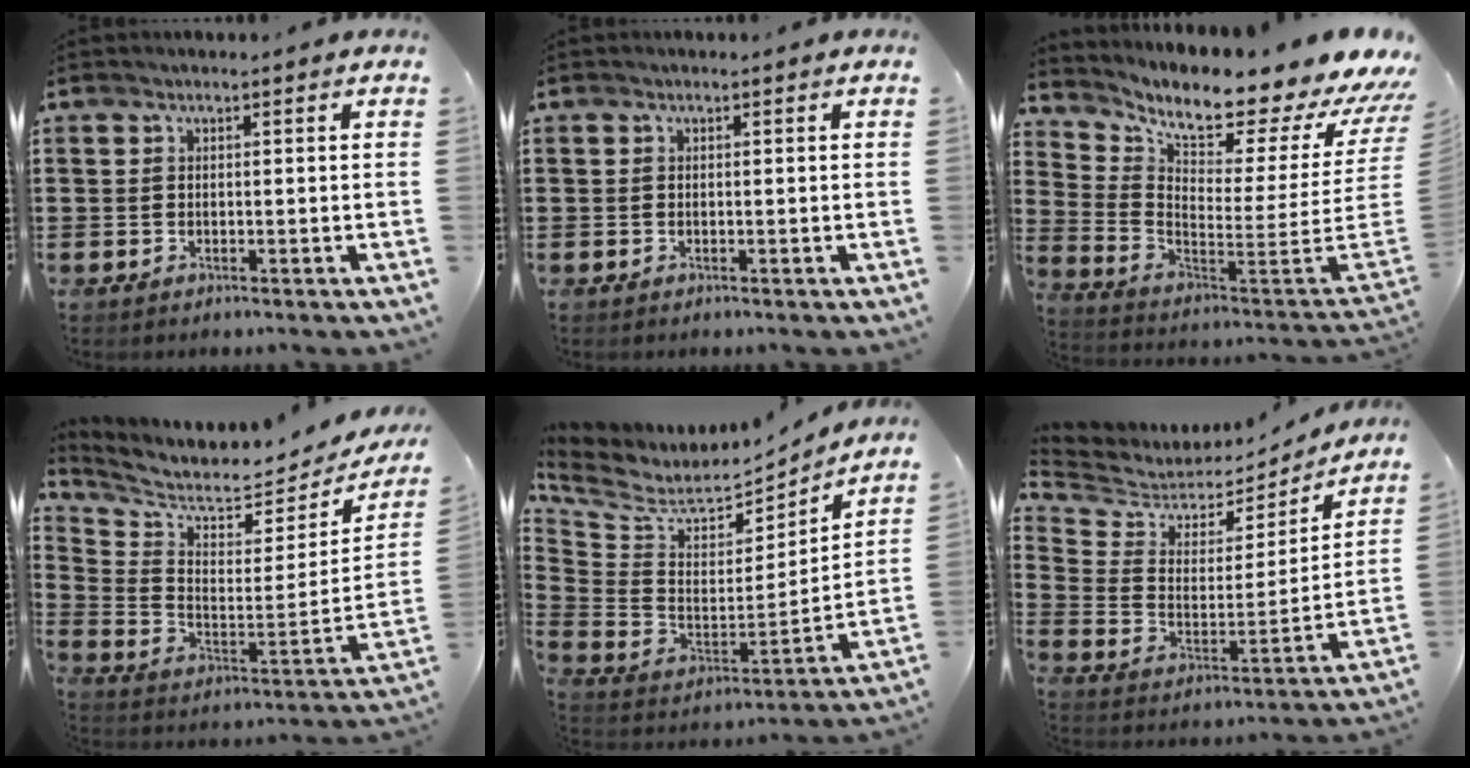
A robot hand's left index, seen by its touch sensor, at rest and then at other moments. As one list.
[{"total": 0.0}, {"total": 7.6, "force": [6.0, 0.5, 4.6], "torque": [-0.089, -0.081, 0.085]}, {"total": 5.2, "force": [5.0, 0.1, 1.5], "torque": [-0.060, -0.061, 0.080]}, {"total": 6.7, "force": [5.4, 2.8, 2.8], "torque": [-0.089, -0.049, 0.092]}, {"total": 5.0, "force": [4.4, 2.2, 0.6], "torque": [-0.048, -0.039, 0.072]}]